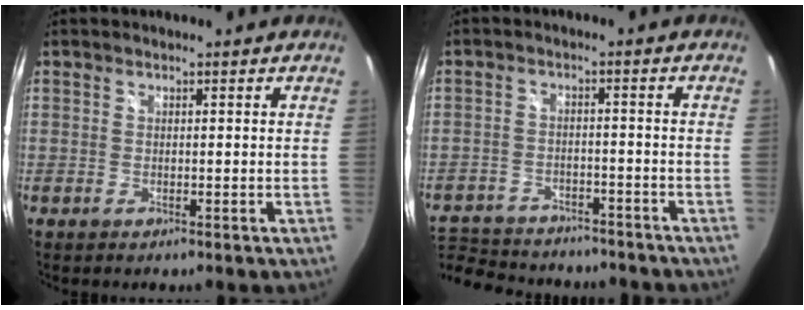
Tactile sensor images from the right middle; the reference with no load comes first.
{"total": 17.8, "force": [-14.6, 7.7, 6.6], "torque": [-0.160, 0.003, -0.209]}